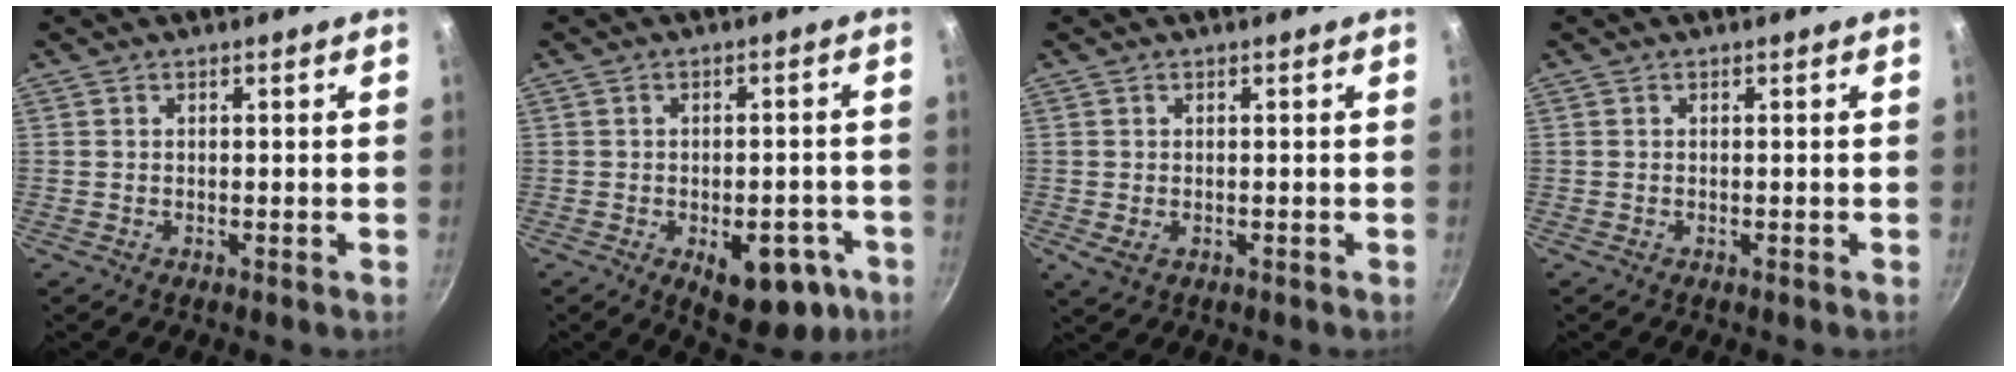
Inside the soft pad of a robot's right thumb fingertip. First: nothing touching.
{"total": 11.9, "force": [-4.5, 6.5, 8.9], "torque": [-0.069, 0.017, -0.044]}
{"total": 1.8, "force": [-0.2, 1.2, 1.3], "torque": [-0.024, -0.004, 0.002]}
{"total": 0.0}